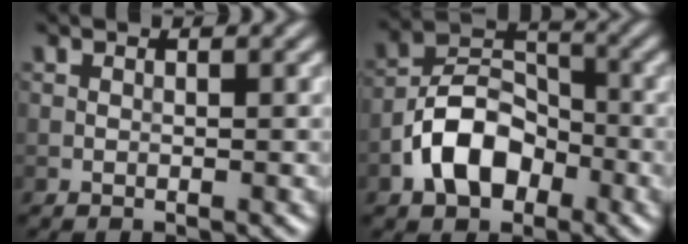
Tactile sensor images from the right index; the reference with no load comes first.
{"total": 6.4, "force": [-3.0, 4.1, 3.8], "torque": [-0.061, 0.005, -0.062]}